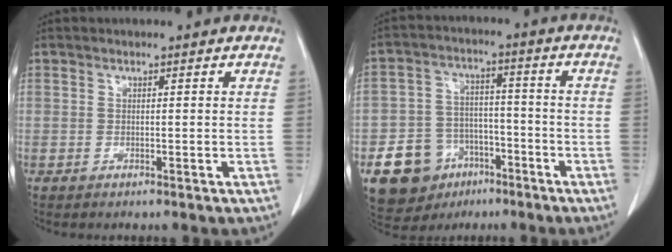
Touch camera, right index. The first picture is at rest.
{"total": 10.9, "force": [-5.4, 8.7, 3.6], "torque": [-0.071, 0.027, -0.081]}